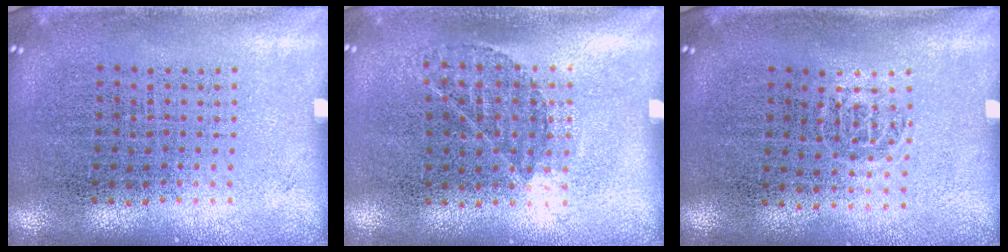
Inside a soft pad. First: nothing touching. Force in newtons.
{"total": 0.8, "press": 0.6, "slide": 0.5}
{"total": 0.6, "press": 0.4, "slide": 0.4}